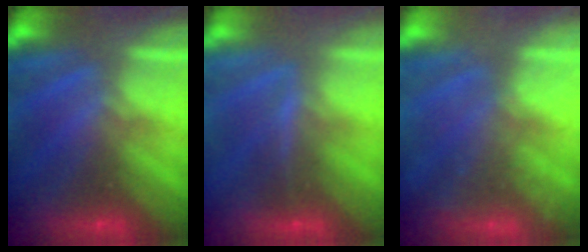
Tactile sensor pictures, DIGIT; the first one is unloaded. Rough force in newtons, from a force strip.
{"total": 3.5}
{"total": 2.4}